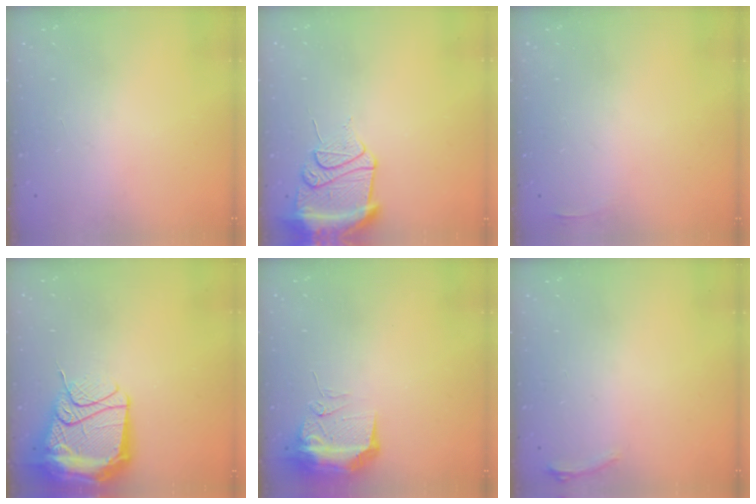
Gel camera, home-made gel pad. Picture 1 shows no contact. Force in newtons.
{"total": 12.9, "press": 12.8, "slide": 1.5}
{"total": 3.3, "press": 2.7, "slide": 1.8}
{"total": 24.0, "press": 20.5, "slide": 12.5}
{"total": 16.8, "press": 12.6, "slide": 11.1}
{"total": 5.0, "press": 4.7, "slide": 1.9}